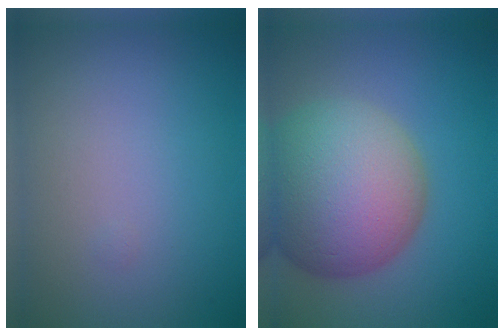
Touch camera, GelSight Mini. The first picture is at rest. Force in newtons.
{"total": 12.4, "press": 12.4, "slide": 0.7}